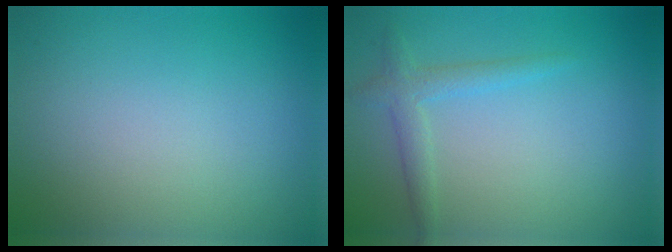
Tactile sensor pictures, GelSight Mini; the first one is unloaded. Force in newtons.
{"total": 2.1, "press": 2.1, "slide": 0.1}